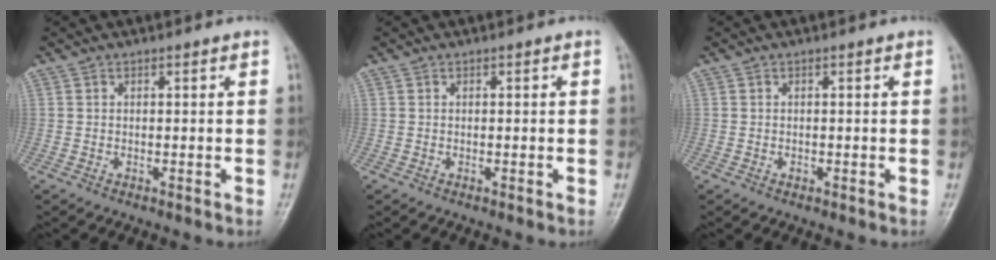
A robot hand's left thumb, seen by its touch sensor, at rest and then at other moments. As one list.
[{"total": 0.0}, {"total": 0.5, "force": [0.0, 0.3, 0.4], "torque": [-0.005, 0.001, 0.001]}]